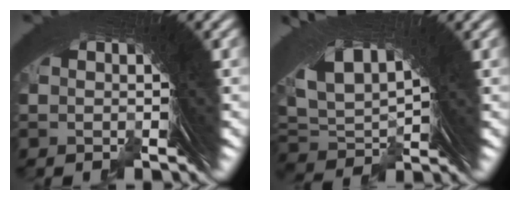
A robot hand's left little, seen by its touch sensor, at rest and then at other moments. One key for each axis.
{"total": 7.5, "fx": 3.5, "fy": 4.5, "fz": 4.8, "tx": -0.128, "ty": -0.016, "tz": 0.073}